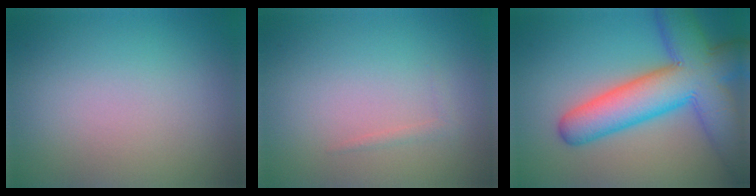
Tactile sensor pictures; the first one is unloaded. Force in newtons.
{"total": 0.6, "press": 0.6, "slide": 0.0}
{"total": 10.8, "press": 10.8, "slide": 0.5}